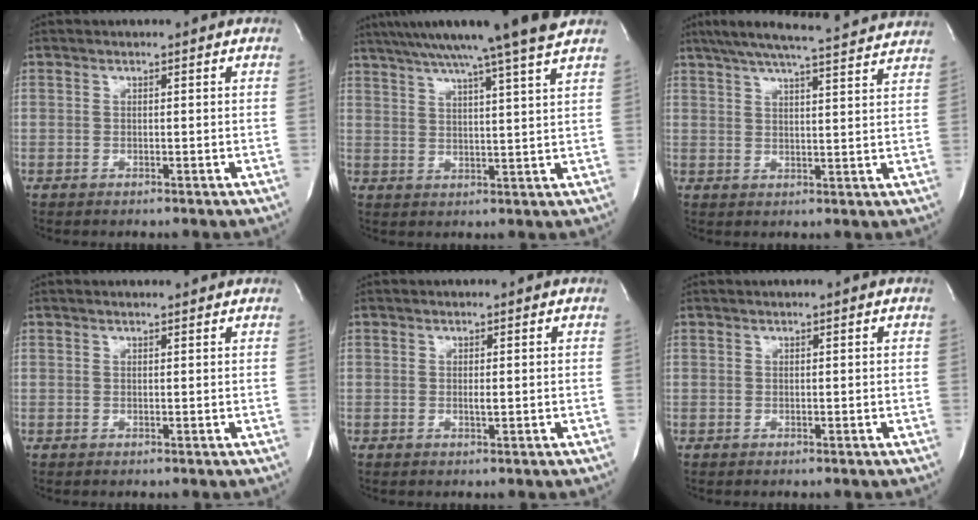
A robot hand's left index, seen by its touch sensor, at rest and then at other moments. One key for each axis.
{"total": 16.0, "fx": 13.1, "fy": -1.6, "fz": 9.1, "tx": -0.157, "ty": 0.010, "tz": 0.183}
{"total": 18.5, "fx": 16.7, "fy": 0.1, "fz": 8.0, "tx": -0.138, "ty": 0.016, "tz": 0.219}
{"total": 1.4, "fx": 1.4, "fy": 0.0, "fz": 0.3, "tx": -0.010, "ty": 0.006, "tz": 0.020}
{"total": 0.7, "fx": 0.0, "fy": 0.1, "fz": 0.7, "tx": -0.014, "ty": -0.003, "tz": 0.000}
{"total": 0.0}